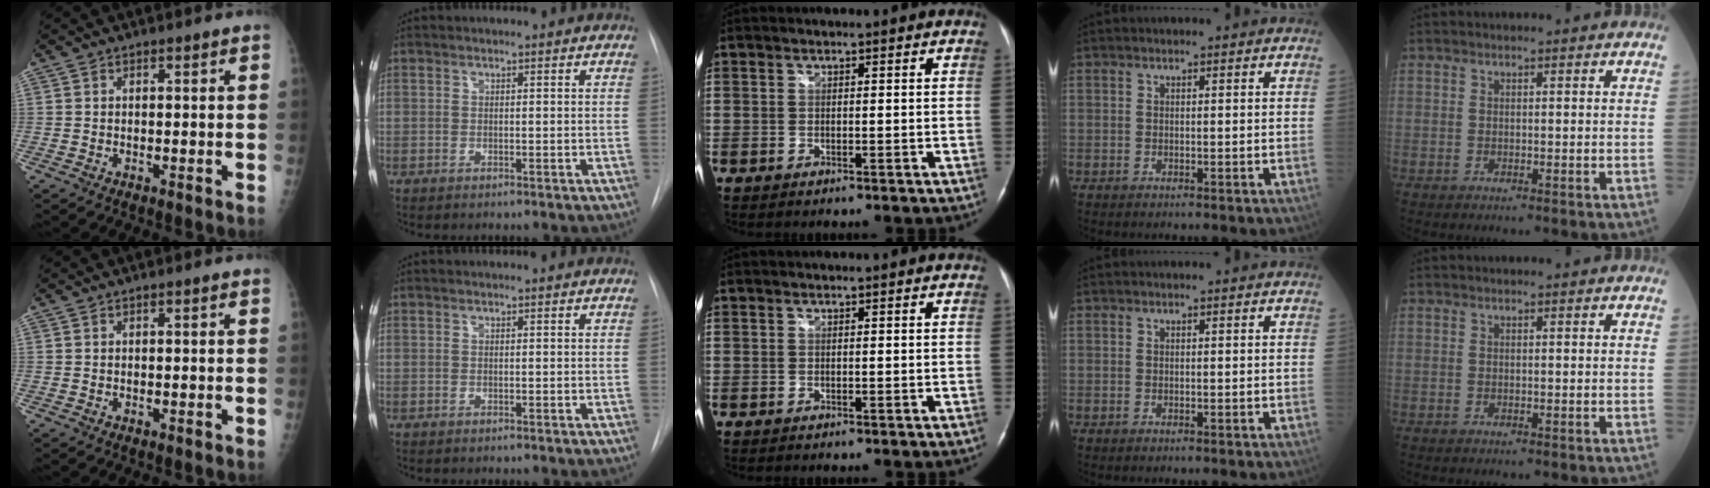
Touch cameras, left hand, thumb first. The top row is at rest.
{}